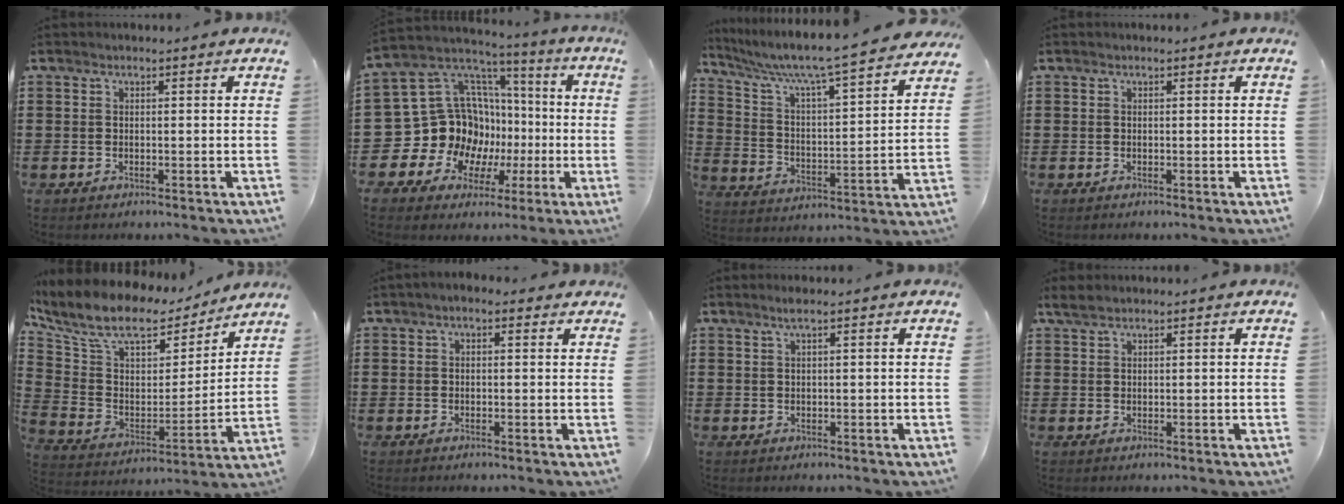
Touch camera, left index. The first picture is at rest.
{"total": 16.3, "force": [-1.7, 14.9, 6.4], "torque": [-0.166, -0.036, 0.002]}
{"total": 6.7, "force": [6.0, -0.2, 3.1], "torque": [-0.088, -0.050, 0.092]}
{"total": 0.0}
{"total": 10.9, "force": [8.5, 4.1, 5.4], "torque": [-0.146, -0.049, 0.149]}
{"total": 1.2, "force": [0.0, 0.8, 0.9], "torque": [-0.018, 0.006, -0.001]}
{"total": 1.4, "force": [0.7, 0.0, 1.2], "torque": [-0.024, 0.001, 0.013]}
{"total": 1.8, "force": [1.3, 0.6, 1.0], "torque": [-0.023, 0.004, 0.025]}